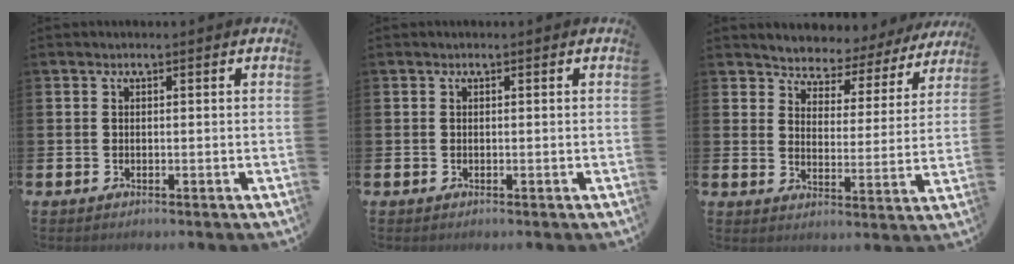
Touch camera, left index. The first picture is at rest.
{"total": 0.0}
{"total": 4.0, "force": [3.8, 1.3, -0.4], "torque": [-0.019, -0.040, 0.057]}